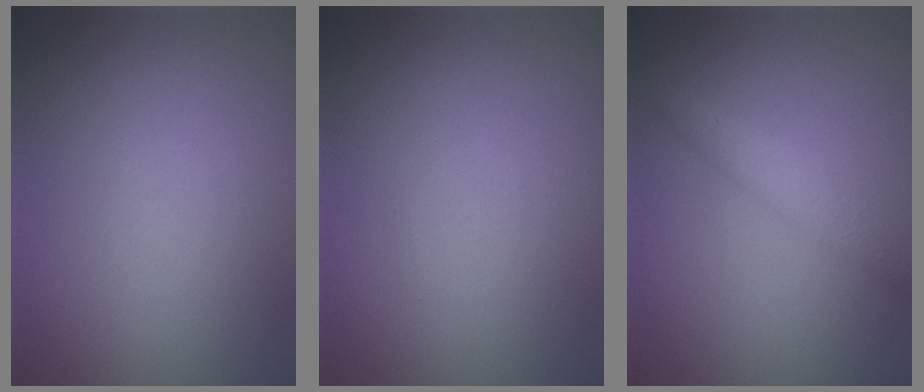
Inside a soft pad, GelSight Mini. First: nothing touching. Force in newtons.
{"total": 0.0}
{"total": 2.2, "press": 2.2, "slide": 0.0}